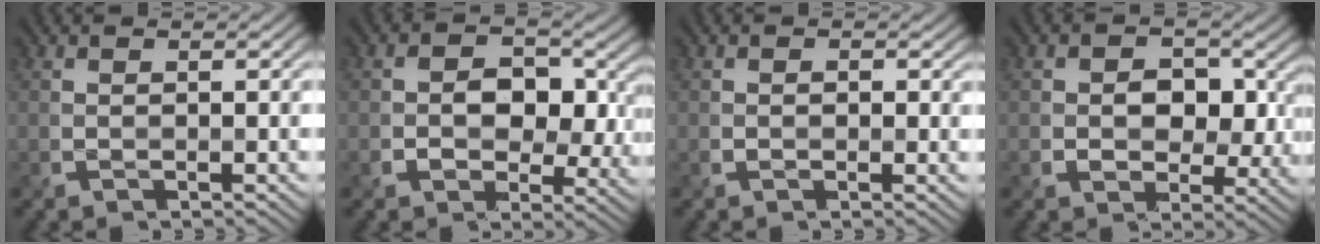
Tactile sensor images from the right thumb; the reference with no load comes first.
{"total": 7.9, "force": [0.6, 6.1, 5.0], "torque": [-0.075, -0.015, 0.002]}
{"total": 1.1, "force": [0.1, 1.0, 0.6], "torque": [-0.005, -0.006, 0.007]}
{"total": 6.9, "force": [0.8, 5.4, 4.1], "torque": [-0.065, -0.012, 0.007]}